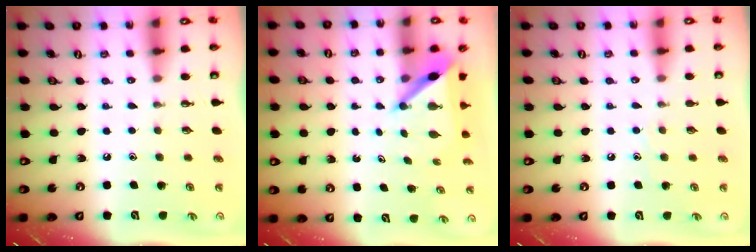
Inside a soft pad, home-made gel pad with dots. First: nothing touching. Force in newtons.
{"total": 6.0, "press": 6.0, "slide": 0.4}
{"total": 5.4, "press": 5.3, "slide": 0.8}